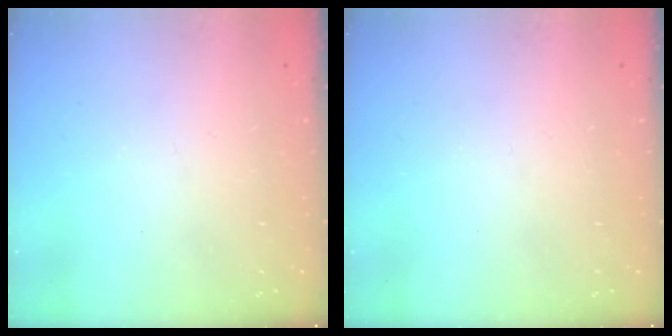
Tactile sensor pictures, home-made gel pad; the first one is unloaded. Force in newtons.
{"total": 0.0}